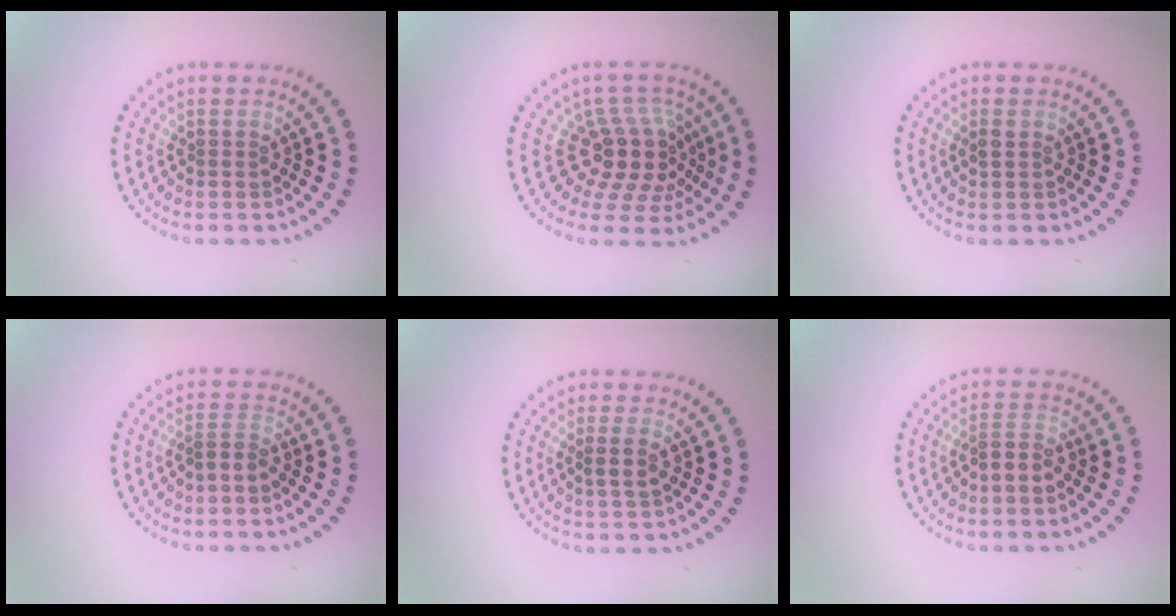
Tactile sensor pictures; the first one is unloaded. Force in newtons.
{"total": 4.8, "press": 3.6, "slide": 3.2}
{"total": 0.8, "press": 0.8, "slide": 0.2}
{"total": 1.3, "press": 1.0, "slide": 0.8}
{"total": 1.6, "press": 1.3, "slide": 1.0}
{"total": 1.7, "press": 1.5, "slide": 0.8}